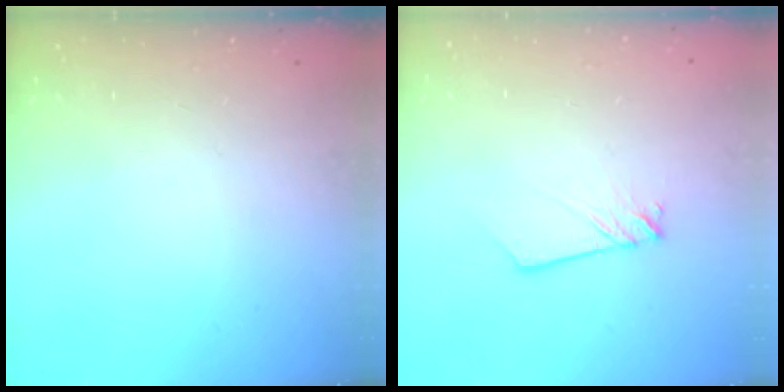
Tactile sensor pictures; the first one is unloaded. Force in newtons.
{"total": 2.4, "press": 2.4, "slide": 0.2}